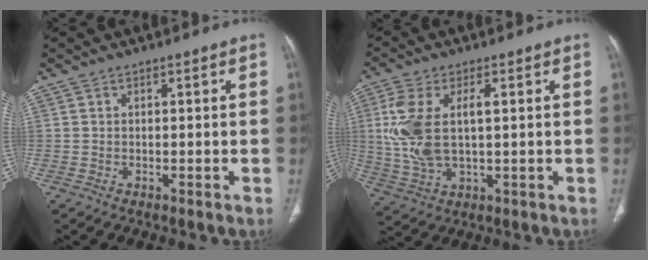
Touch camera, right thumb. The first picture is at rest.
{"total": 11.5, "force": [1.5, 5.6, 9.9], "torque": [-0.227, 0.002, 0.034]}